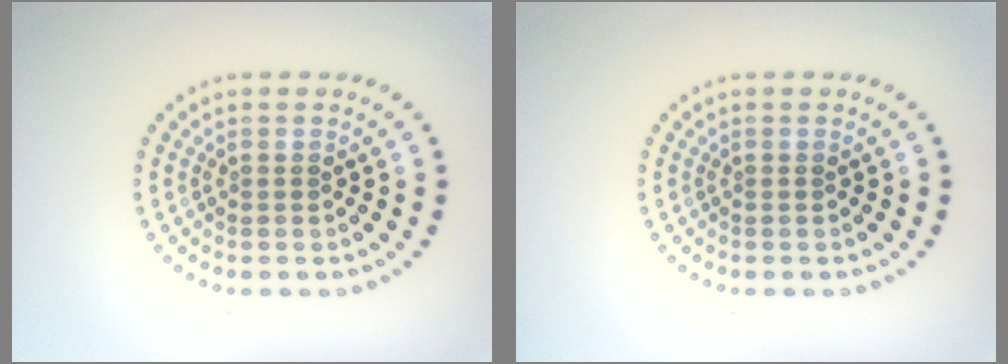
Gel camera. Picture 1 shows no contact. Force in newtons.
{"total": 0.0}